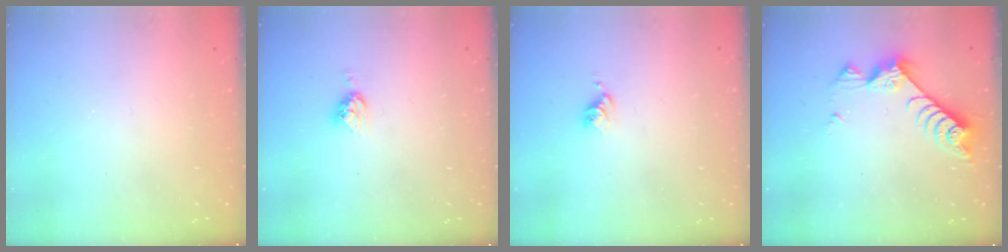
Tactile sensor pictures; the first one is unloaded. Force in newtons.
{"total": 4.5, "press": 4.4, "slide": 0.5}
{"total": 4.3, "press": 4.2, "slide": 0.5}
{"total": 8.1, "press": 8.0, "slide": 0.9}